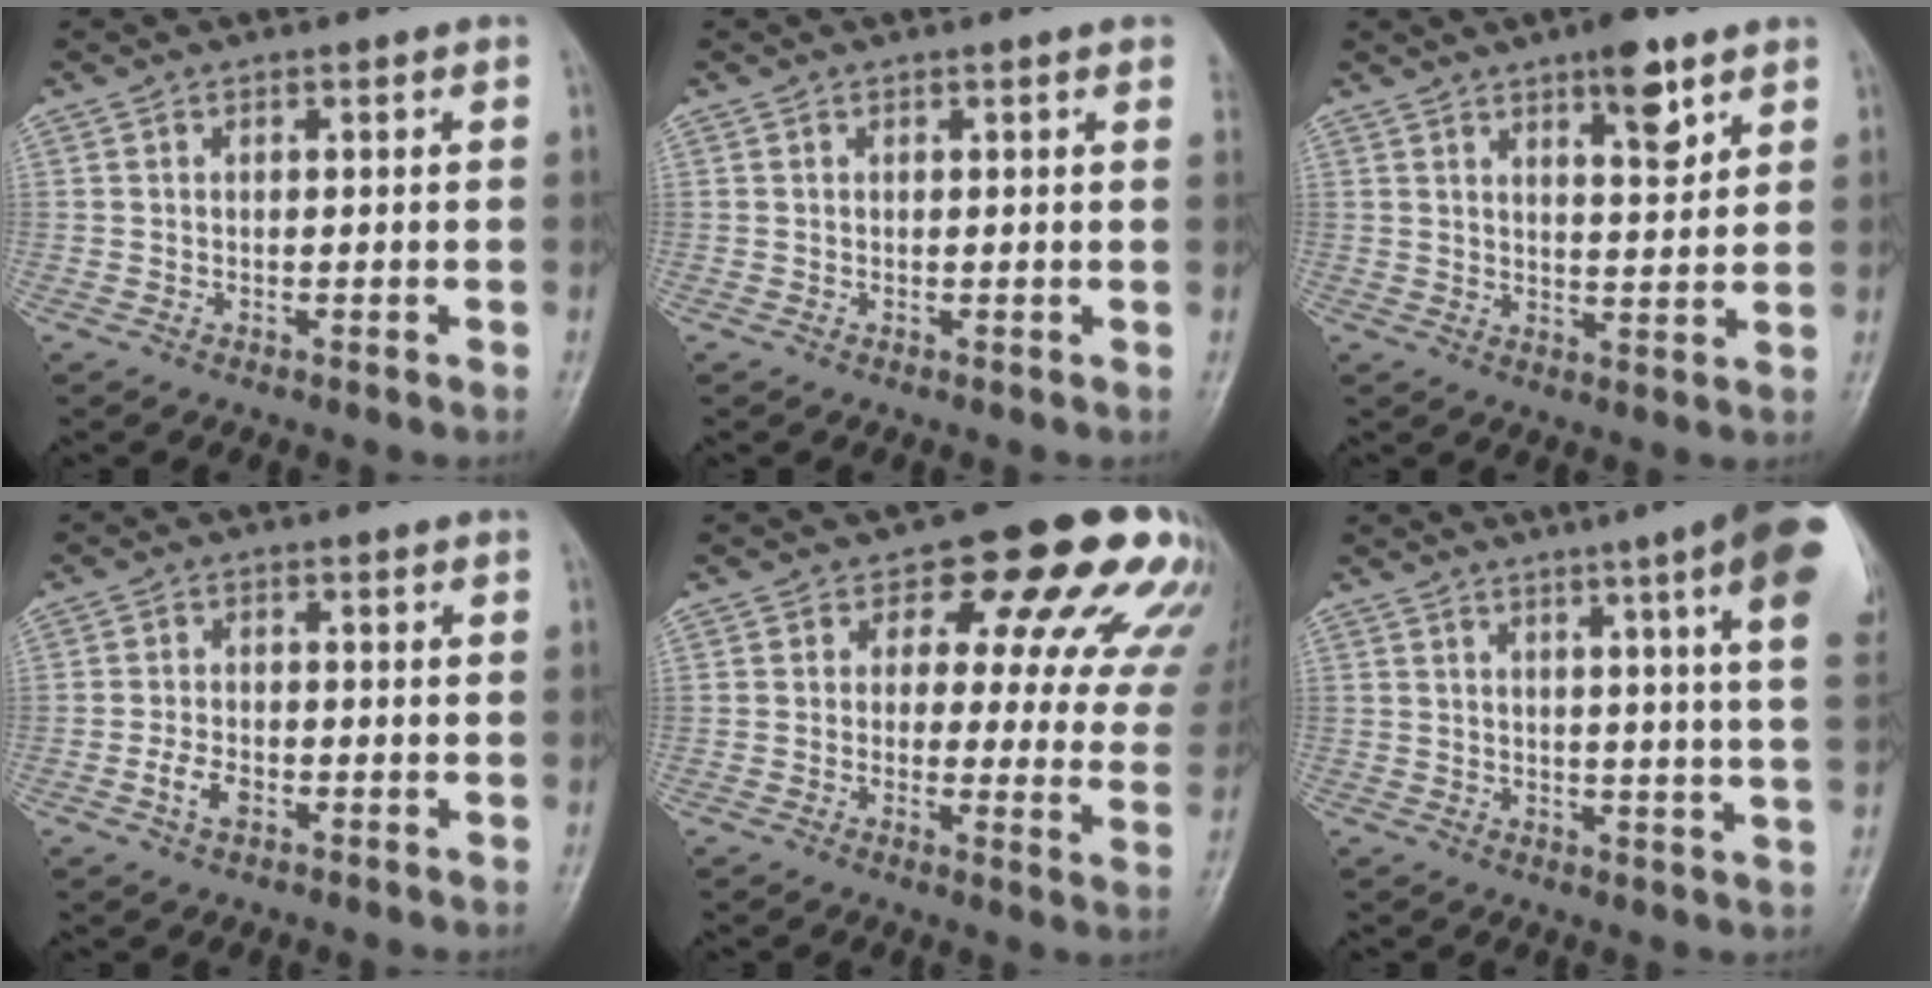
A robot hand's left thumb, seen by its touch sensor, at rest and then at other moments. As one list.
[{"total": 2.2, "force": [1.6, 0.3, 1.5], "torque": [-0.014, 0.003, 0.011]}, {"total": 7.3, "force": [4.5, 2.4, 5.3], "torque": [-0.060, -0.026, 0.065]}, {"total": 3.5, "force": [-1.6, 2.2, 2.2], "torque": [-0.038, 0.011, -0.031]}, {"total": 17.2, "force": [9.5, 8.7, 11.3], "torque": [-0.072, -0.031, 0.094]}, {"total": 17.9, "force": [9.0, 0.9, 15.4], "torque": [-0.186, -0.030, 0.093]}]